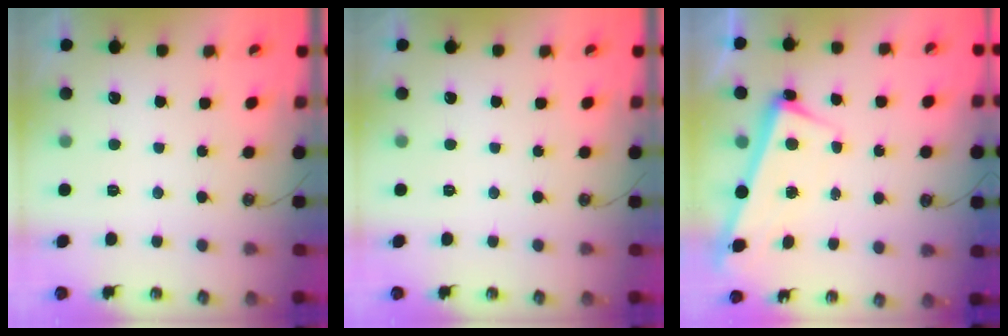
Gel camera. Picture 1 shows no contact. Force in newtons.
{"total": 0.0}
{"total": 2.5, "press": 2.4, "slide": 0.9}